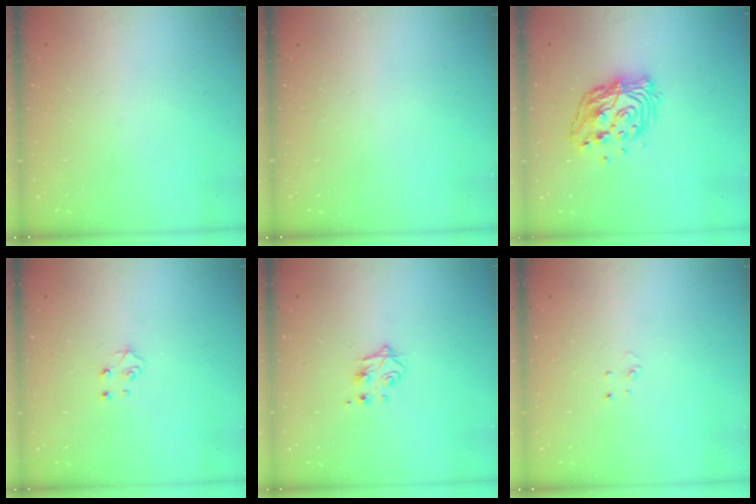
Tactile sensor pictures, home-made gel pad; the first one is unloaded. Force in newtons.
{"total": 0.0}
{"total": 13.7, "press": 13.7, "slide": 1.2}
{"total": 4.5, "press": 4.4, "slide": 0.4}
{"total": 4.5, "press": 4.4, "slide": 0.9}
{"total": 2.6, "press": 2.6, "slide": 0.2}